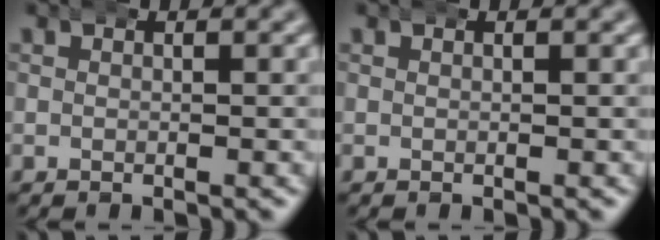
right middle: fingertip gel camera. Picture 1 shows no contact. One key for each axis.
{"total": 0.0}